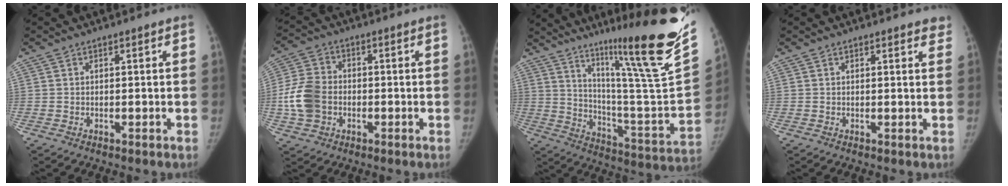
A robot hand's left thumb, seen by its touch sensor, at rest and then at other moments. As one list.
[{"total": 9.6, "force": [-1.6, 7.5, 5.7], "torque": [-0.106, 0.015, -0.035]}, {"total": 30.9, "force": [20.6, 2.7, 22.9], "torque": [-0.308, -0.134, 0.310]}, {"total": 2.2, "force": [1.8, 0.8, 0.9], "torque": [0.007, -0.005, 0.011]}]